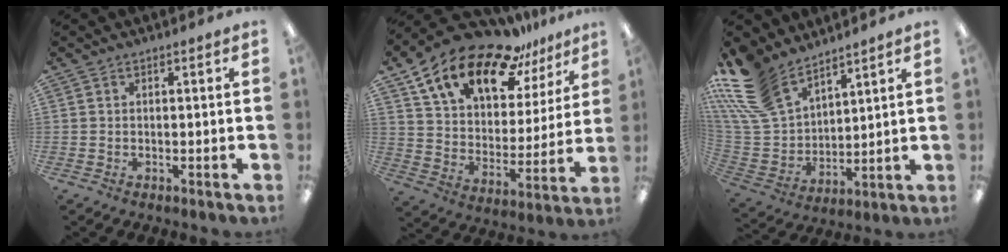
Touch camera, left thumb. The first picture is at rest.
{"total": 18.3, "force": [13.3, 8.3, 9.5], "torque": [-0.180, -0.084, 0.234]}
{"total": 18.0, "force": [13.1, 9.3, 8.2], "torque": [-0.208, -0.071, 0.246]}